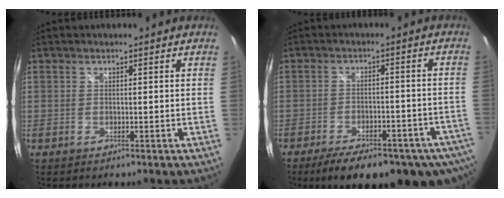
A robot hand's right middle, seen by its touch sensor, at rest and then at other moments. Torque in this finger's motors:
{"motor_torque": [1.12, -1.02, 0.31, 0.05]}